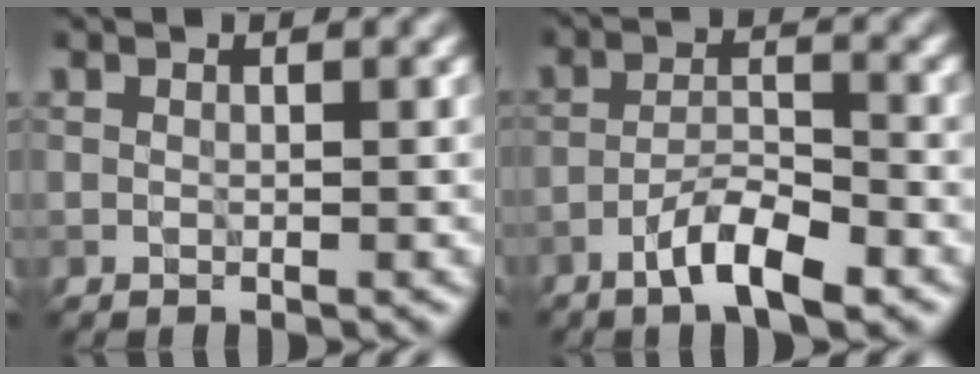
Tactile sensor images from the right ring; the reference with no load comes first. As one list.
[{"total": 4.7, "force": [-3.1, 1.2, 3.3], "torque": [-0.056, 0.009, -0.061]}]